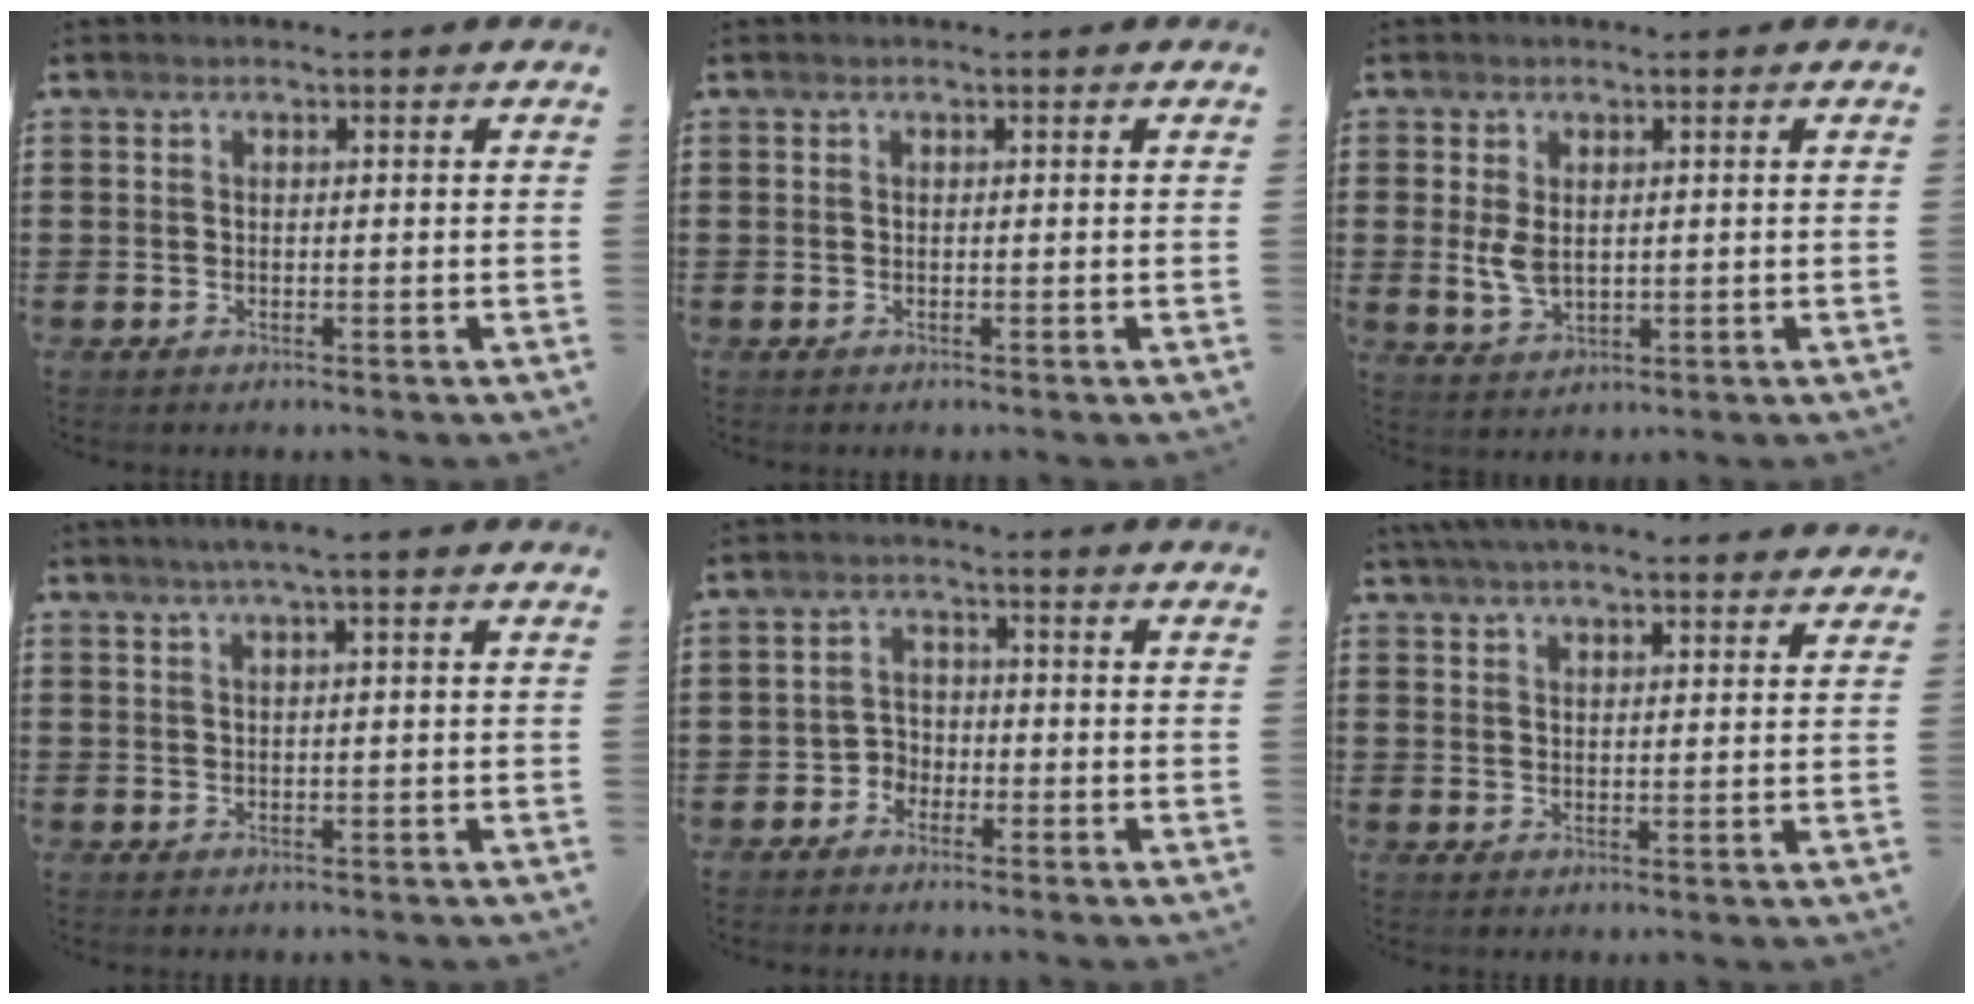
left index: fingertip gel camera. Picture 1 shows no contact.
{"total": 0.0}
{"total": 3.9, "force": [0.6, 2.2, 3.1], "torque": [-0.079, -0.003, 0.008]}
{"total": 1.9, "force": [0.8, -0.3, 1.7], "torque": [-0.031, -0.002, 0.013]}
{"total": 2.7, "force": [-1.9, 1.9, 0.5], "torque": [-0.018, 0.006, -0.043]}
{"total": 4.4, "force": [4.1, 0.1, 1.7], "torque": [-0.045, -0.006, 0.075]}